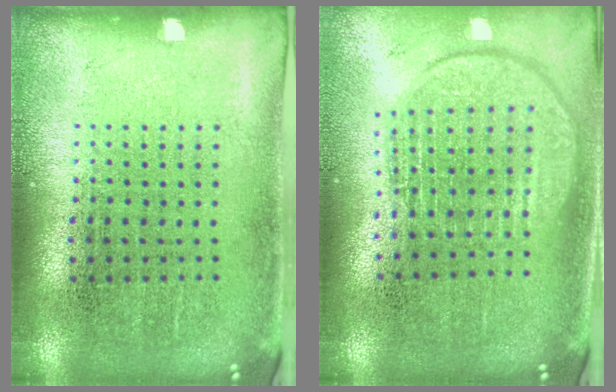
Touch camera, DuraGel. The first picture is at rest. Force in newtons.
{"total": 1.8, "press": 1.5, "slide": 1.0}